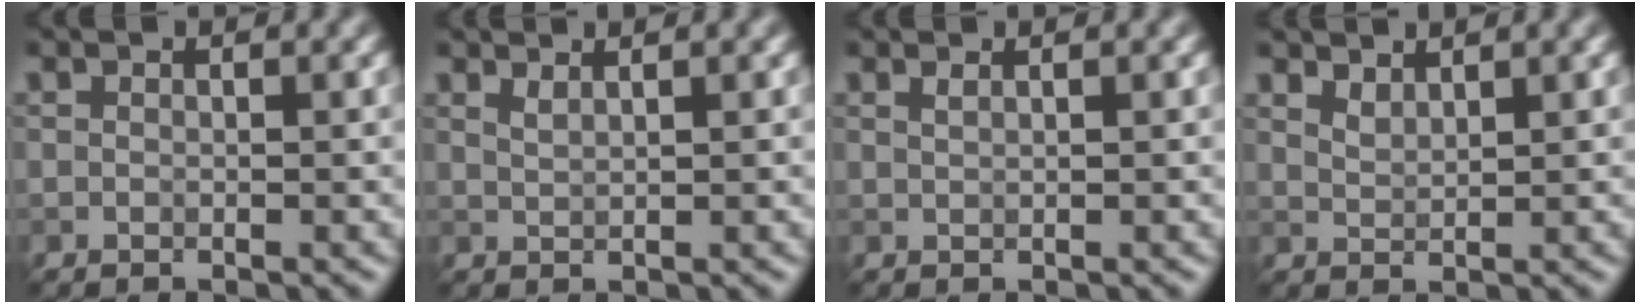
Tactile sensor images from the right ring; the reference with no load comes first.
{"total": 1.2, "force": [0.9, 0.4, 0.7], "torque": [-0.009, 0.001, 0.012]}
{"total": 0.9, "force": [0.6, 0.3, 0.6], "torque": [-0.006, 0.000, 0.006]}
{"total": 1.6, "force": [1.5, 0.3, 0.5], "torque": [-0.012, 0.001, 0.032]}